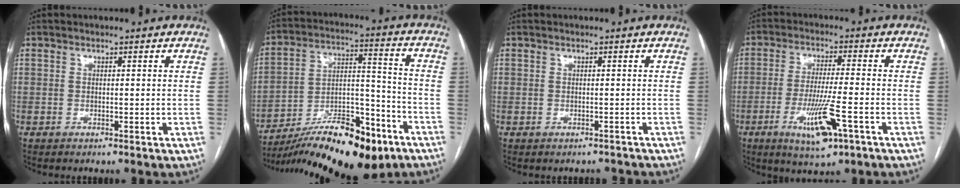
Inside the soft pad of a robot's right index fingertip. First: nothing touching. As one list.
[{"total": 21.6, "force": [-14.9, 6.2, 14.3], "torque": [-0.205, 0.014, -0.240]}, {"total": 1.6, "force": [-1.3, 0.9, 0.0], "torque": [0.001, 0.002, -0.016]}, {"total": 9.7, "force": [-4.1, 1.0, 8.8], "torque": [-0.163, -0.020, -0.067]}]